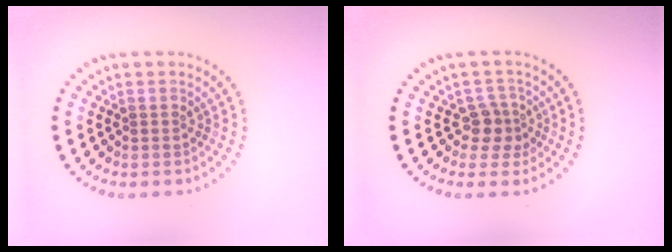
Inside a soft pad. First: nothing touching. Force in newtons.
{"total": 2.3, "press": 1.8, "slide": 1.3}